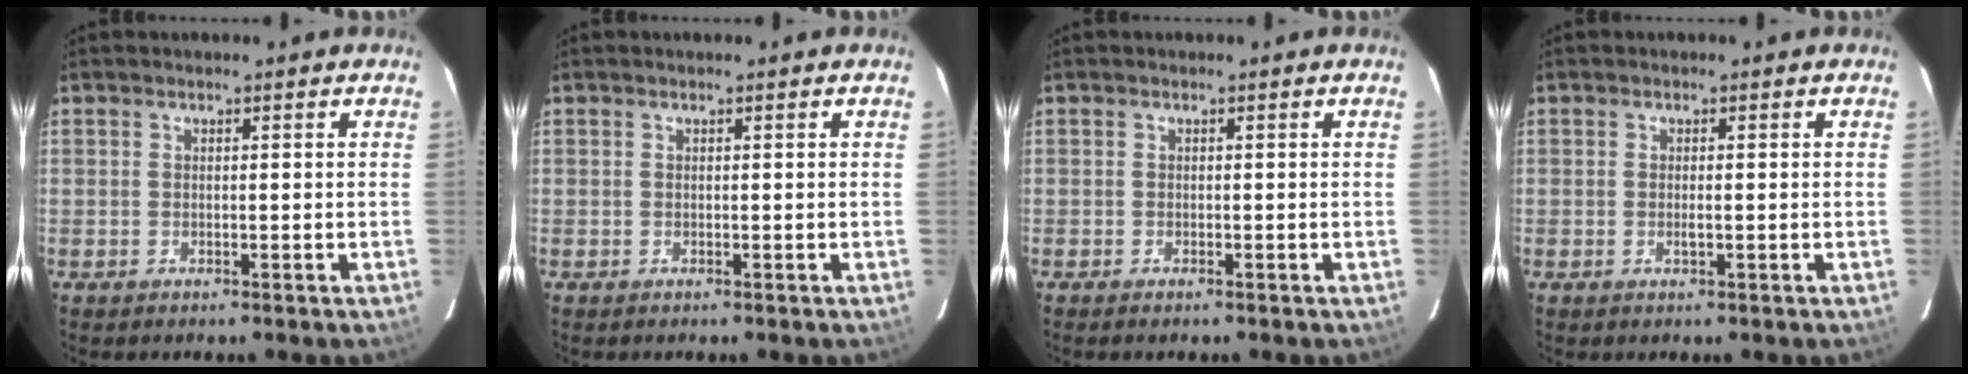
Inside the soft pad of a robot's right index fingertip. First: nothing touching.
{"total": 0.0}
{"total": 0.5, "force": [-0.5, 0.2, 0.2], "torque": [-0.007, -0.002, -0.010]}
{"total": 1.1, "force": [-0.3, 0.1, 1.0], "torque": [-0.019, -0.002, -0.004]}